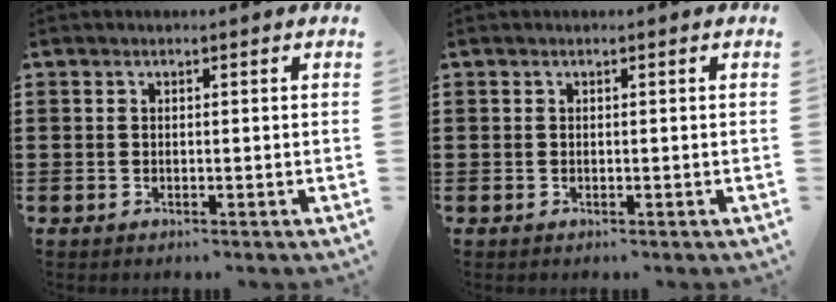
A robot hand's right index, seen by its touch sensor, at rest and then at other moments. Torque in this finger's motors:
{"motor_torque": [-0.31, 1.83, 0.00, 0.00]}